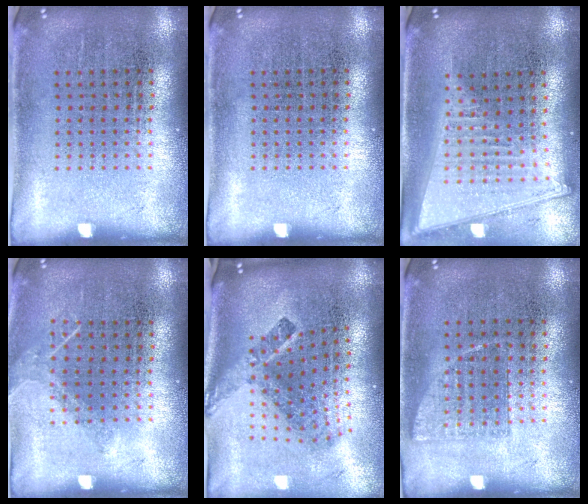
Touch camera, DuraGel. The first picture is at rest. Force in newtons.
{"total": 0.0}
{"total": 2.1, "press": 1.8, "slide": 1.2}
{"total": 1.0, "press": 0.9, "slide": 0.3}
{"total": 2.6, "press": 1.6, "slide": 2.1}
{"total": 0.7, "press": 0.7, "slide": 0.2}